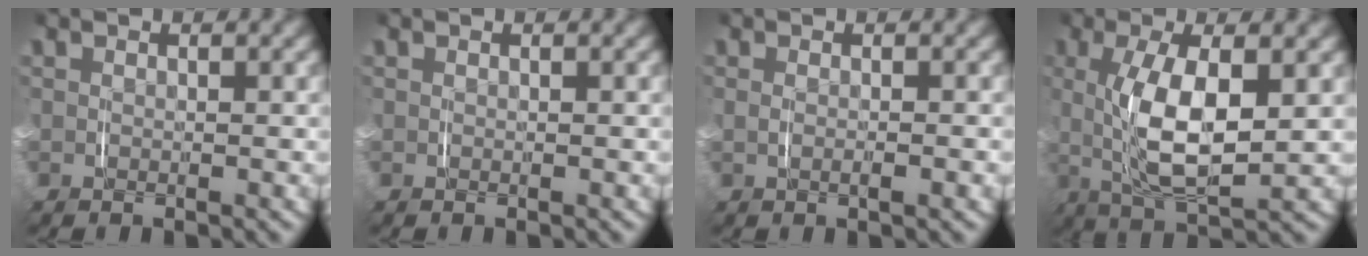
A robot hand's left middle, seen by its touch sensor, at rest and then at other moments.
{"total": 0.0}
{"total": 0.8, "force": [-0.3, -0.2, 0.7], "torque": [-0.014, -0.002, -0.003]}
{"total": 6.2, "force": [0.3, 1.8, 5.9], "torque": [-0.112, -0.006, 0.012]}